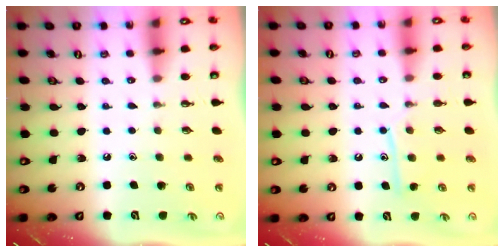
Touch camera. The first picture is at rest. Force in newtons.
{"total": 10.9, "press": 10.9, "slide": 0.8}